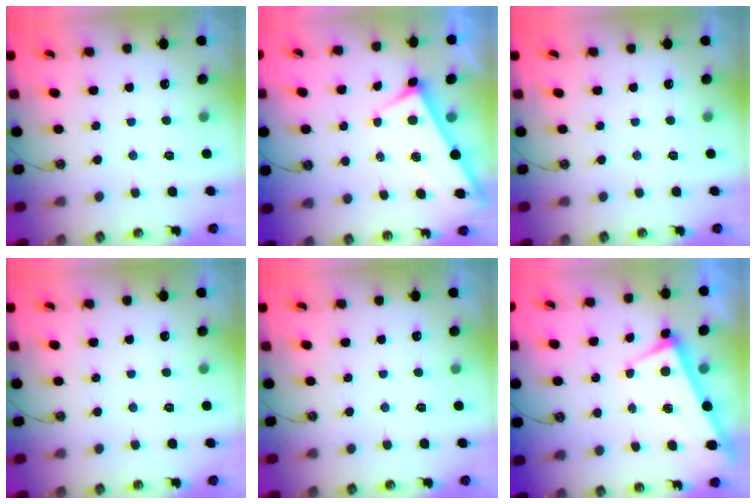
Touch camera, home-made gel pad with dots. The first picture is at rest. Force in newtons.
{"total": 3.0, "press": 3.0, "slide": 0.0}
{"total": 0.0}
{"total": 0.0}
{"total": 0.0}
{"total": 3.9, "press": 3.9, "slide": 0.6}